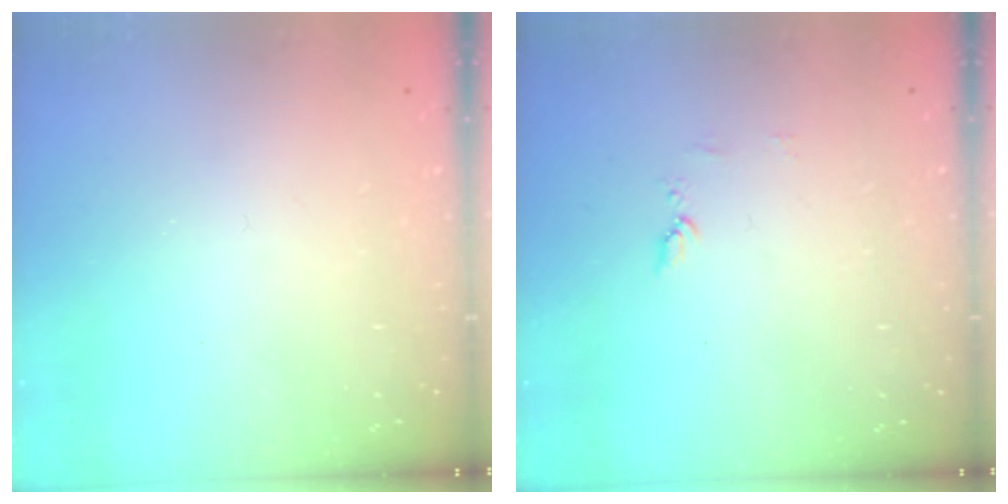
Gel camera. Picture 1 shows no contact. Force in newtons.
{"total": 5.1, "press": 5.0, "slide": 0.6}